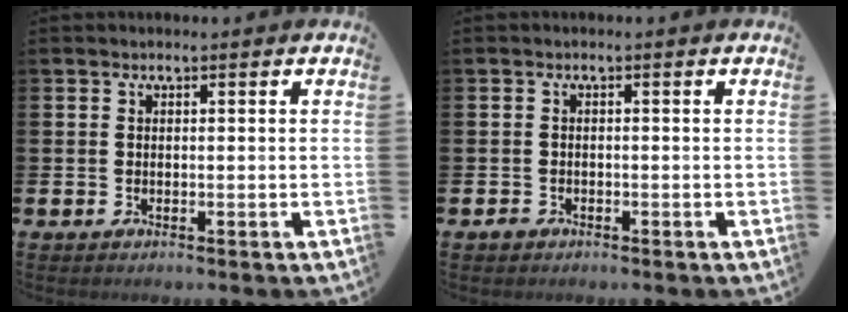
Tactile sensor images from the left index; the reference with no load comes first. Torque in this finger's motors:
{"motor_torque": [-0.16, 0.06, 0.02, 0.00]}